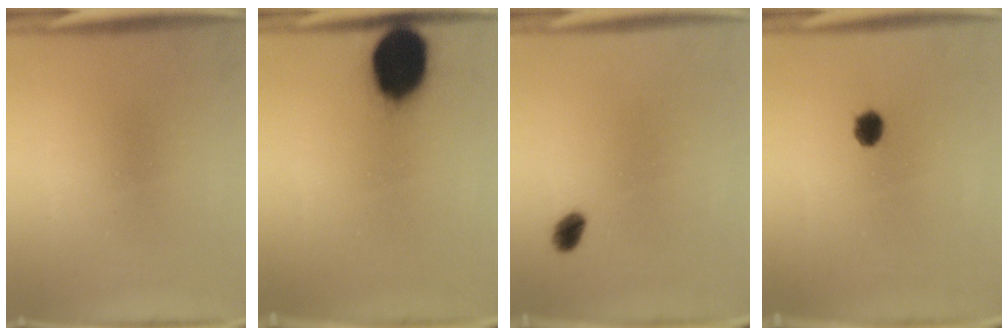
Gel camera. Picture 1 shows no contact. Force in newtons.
{"total": 17.5}
{"total": 2.8}
{"total": 2.9}